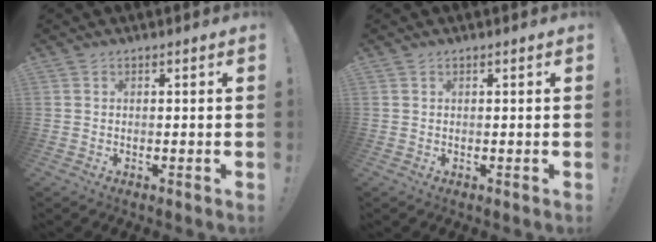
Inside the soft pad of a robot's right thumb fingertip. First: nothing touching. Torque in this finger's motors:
{"motor_torque": [-0.01, -0.10, 0.01, -0.10, 0.04]}